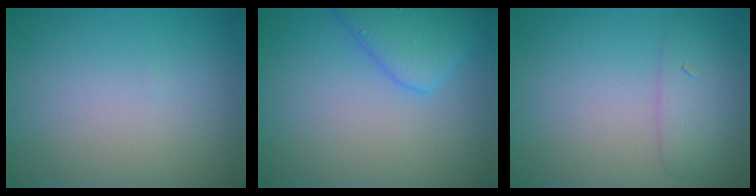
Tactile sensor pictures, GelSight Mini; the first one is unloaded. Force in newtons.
{"total": 2.9, "press": 2.9, "slide": 0.0}
{"total": 2.7, "press": 2.7, "slide": 0.1}